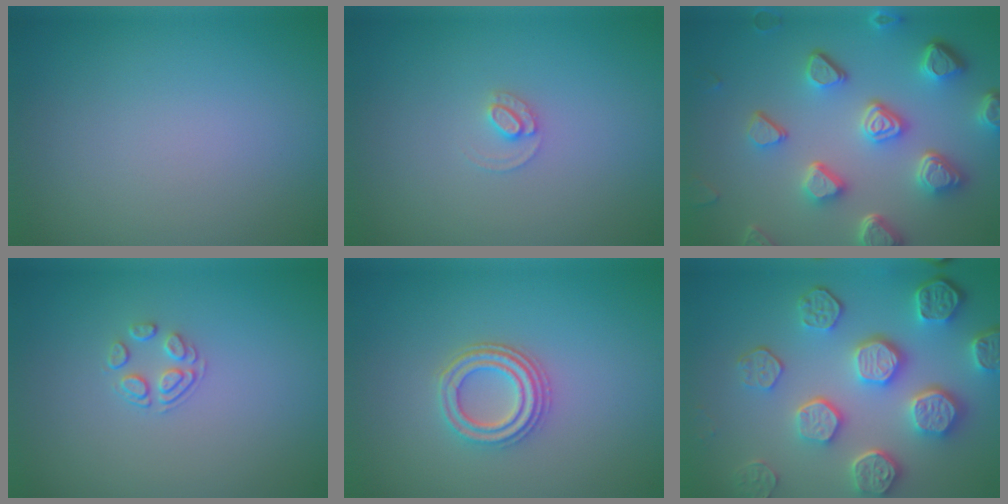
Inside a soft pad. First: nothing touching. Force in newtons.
{"total": 1.2, "press": 1.2, "slide": 0.0}
{"total": 7.1, "press": 5.5, "slide": 4.5}
{"total": 1.7, "press": 1.0, "slide": 1.4}
{"total": 3.2, "press": 2.8, "slide": 1.6}
{"total": 7.8, "press": 6.0, "slide": 5.1}